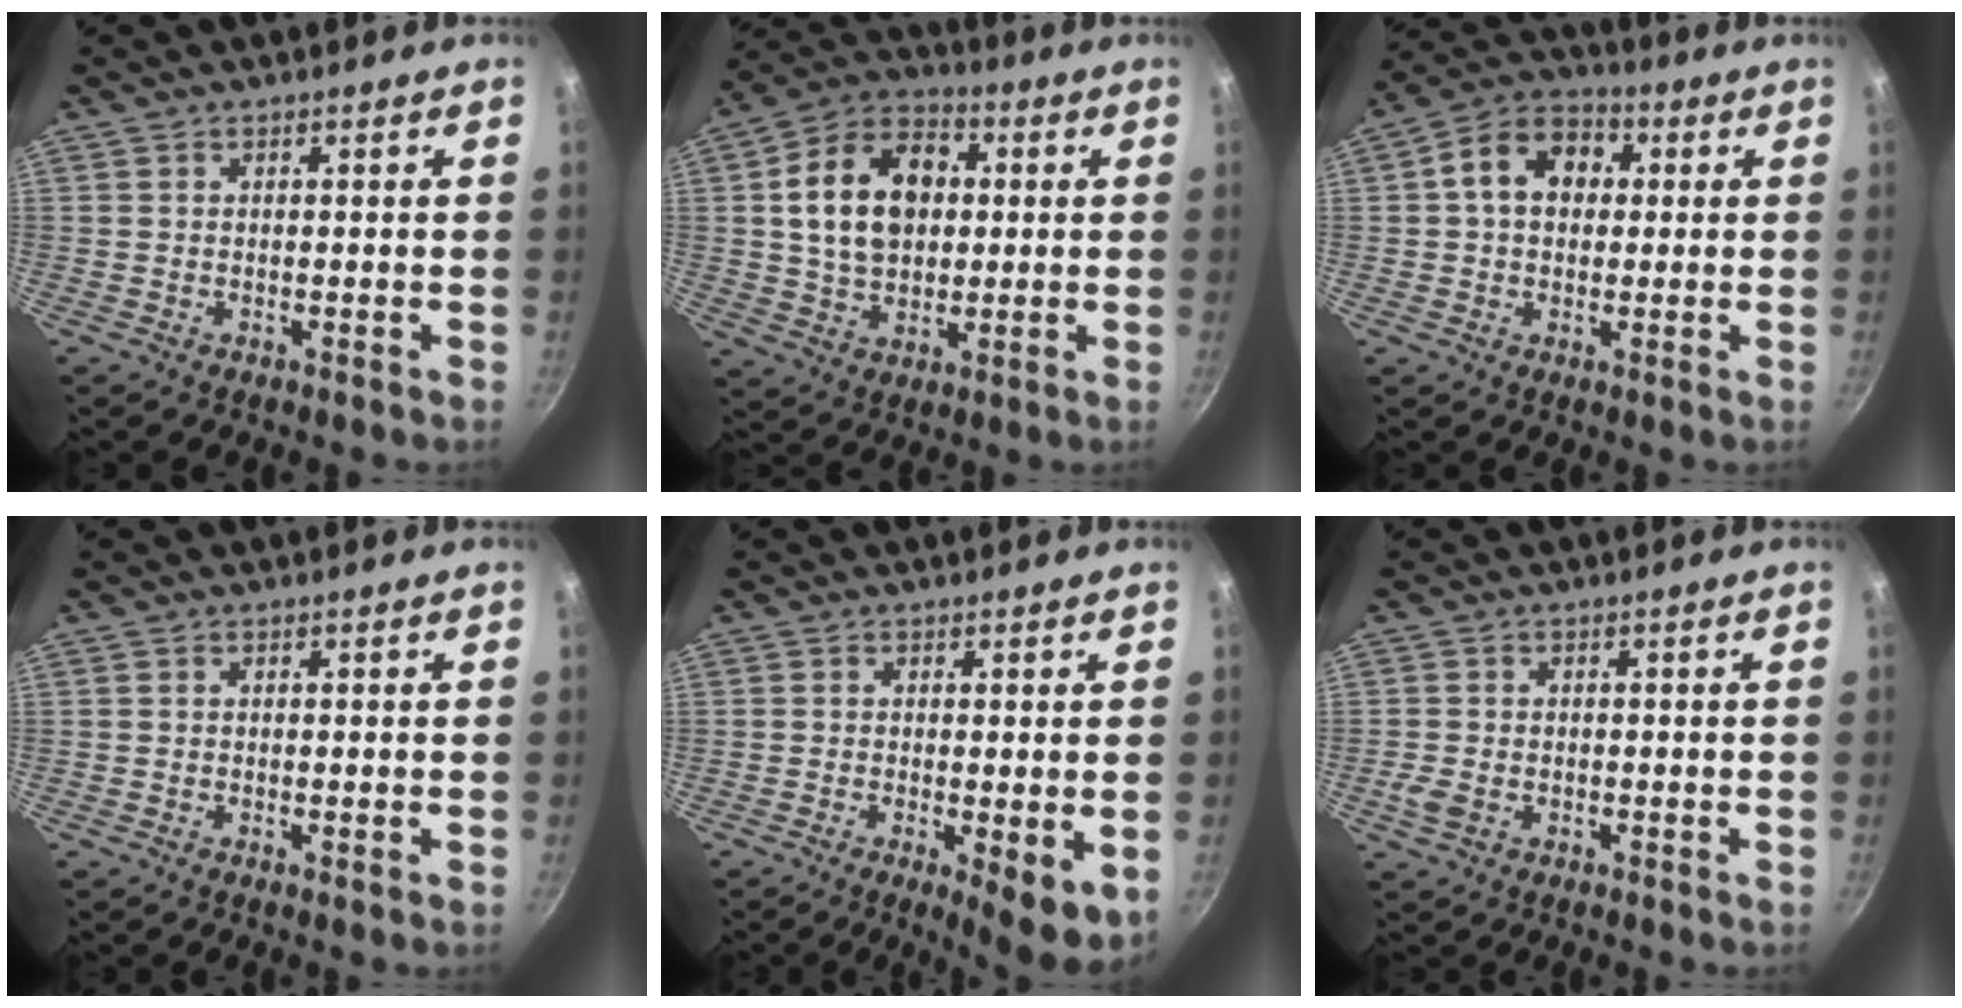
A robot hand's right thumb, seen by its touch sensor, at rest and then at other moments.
{"total": 16.0, "force": [2.2, 11.4, 11.0], "torque": [-0.156, 0.017, 0.029]}
{"total": 10.8, "force": [1.8, 8.1, 6.9], "torque": [-0.085, 0.025, 0.010]}
{"total": 0.0}
{"total": 7.3, "force": [-1.4, 2.2, 6.8], "torque": [-0.086, -0.012, -0.014]}
{"total": 3.1, "force": [-1.0, 2.2, 1.9], "torque": [-0.041, 0.002, -0.019]}